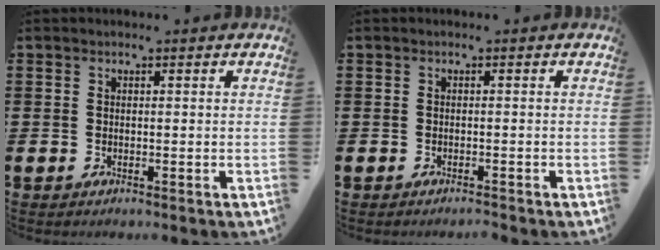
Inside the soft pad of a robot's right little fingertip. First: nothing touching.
{"total": 0.5, "force": [-0.5, 0.0, 0.1], "torque": [-0.003, -0.002, -0.010]}